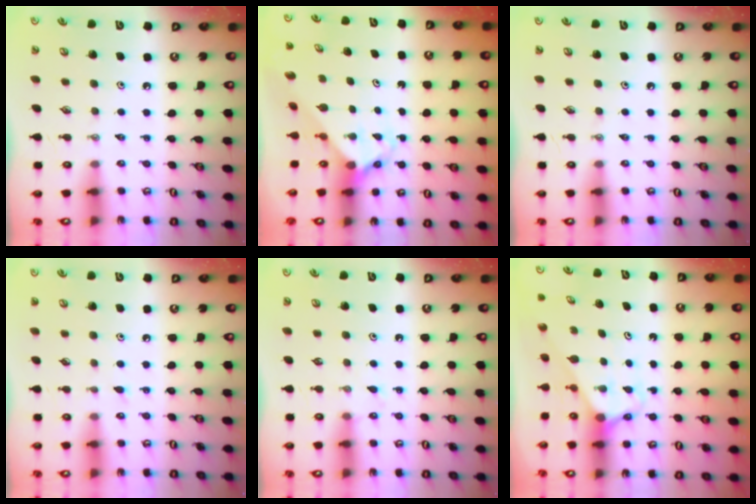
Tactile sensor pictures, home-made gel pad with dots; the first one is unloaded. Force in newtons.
{"total": 3.4, "press": 3.4, "slide": 0.4}
{"total": 0.0}
{"total": 5.9, "press": 5.8, "slide": 0.8}
{"total": 4.2, "press": 4.1, "slide": 0.6}
{"total": 2.6, "press": 2.6, "slide": 0.2}